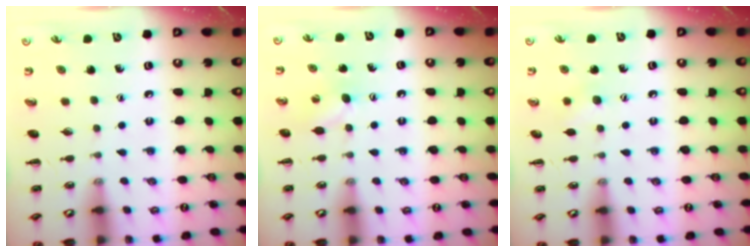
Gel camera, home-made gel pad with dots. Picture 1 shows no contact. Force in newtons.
{"total": 5.3, "press": 5.1, "slide": 1.3}
{"total": 5.7, "press": 5.6, "slide": 1.4}